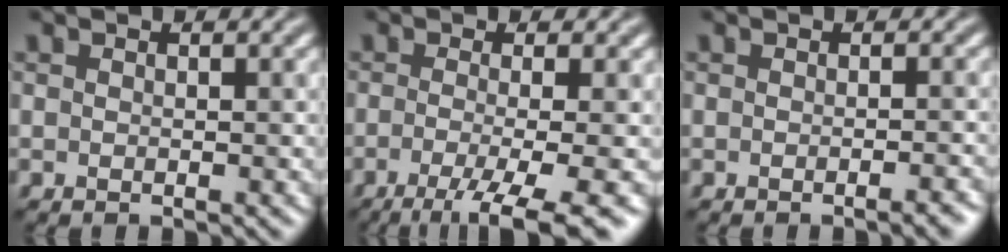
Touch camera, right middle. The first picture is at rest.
{"total": 7.0, "force": [-2.9, 1.8, 6.1], "torque": [-0.081, -0.014, -0.050]}
{"total": 1.8, "force": [-0.9, 0.5, 1.5], "torque": [-0.010, 0.002, -0.015]}